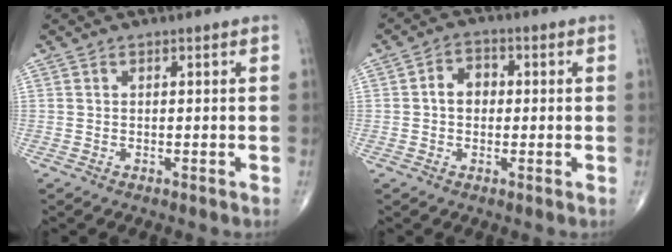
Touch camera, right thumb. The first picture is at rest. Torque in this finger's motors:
{"motor_torque": [0.03, 0.03, 0.04, 0.04, 0.01]}